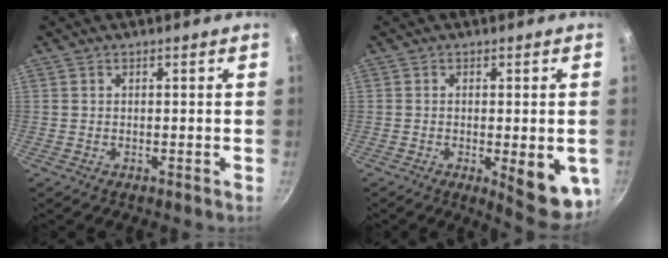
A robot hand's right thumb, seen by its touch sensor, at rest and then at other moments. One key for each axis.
{"total": 10.7, "fx": -2.4, "fy": 3.2, "fz": 9.9, "tx": -0.104, "ty": -0.004, "tz": -0.022}